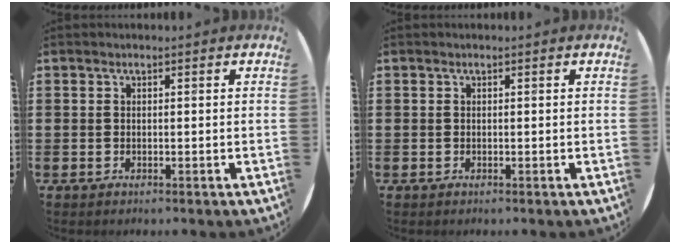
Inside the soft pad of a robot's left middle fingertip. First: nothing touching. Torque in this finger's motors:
{"motor_torque": [-0.04, 0.04, 0.02, 0.00]}